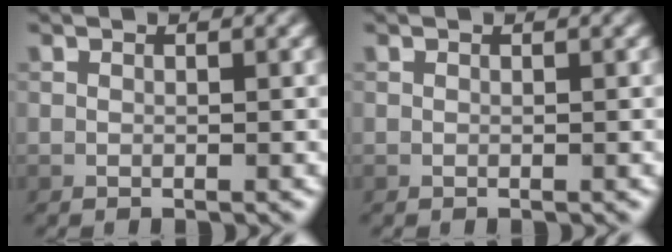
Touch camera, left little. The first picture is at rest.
{"total": 0.0}